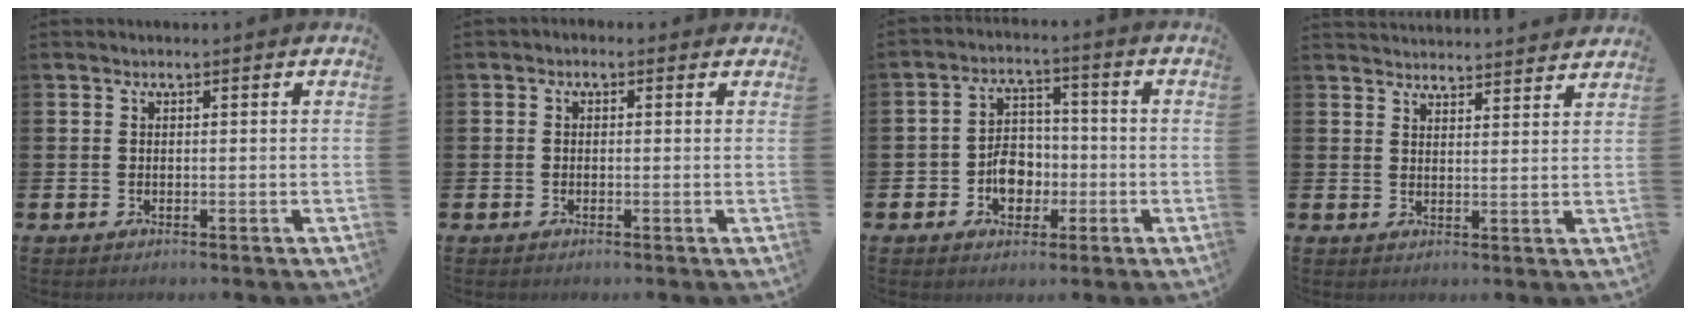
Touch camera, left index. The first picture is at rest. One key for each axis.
{"total": 0.7, "fx": -0.4, "fy": 0.5, "fz": 0.2, "tx": -0.004, "ty": 0.003, "tz": -0.010}
{"total": 5.5, "fx": -1.6, "fy": 4.3, "fz": 3.0, "tx": -0.045, "ty": 0.007, "tz": -0.035}
{"total": 3.7, "fx": 3.7, "fy": 0.1, "fz": -0.1, "tx": -0.006, "ty": -0.025, "tz": 0.067}